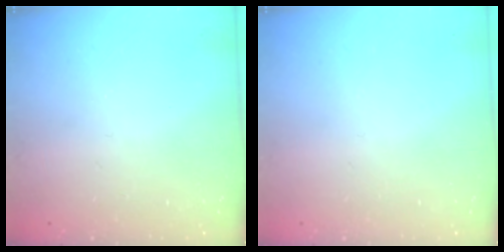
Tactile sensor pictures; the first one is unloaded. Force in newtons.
{"total": 0.0}